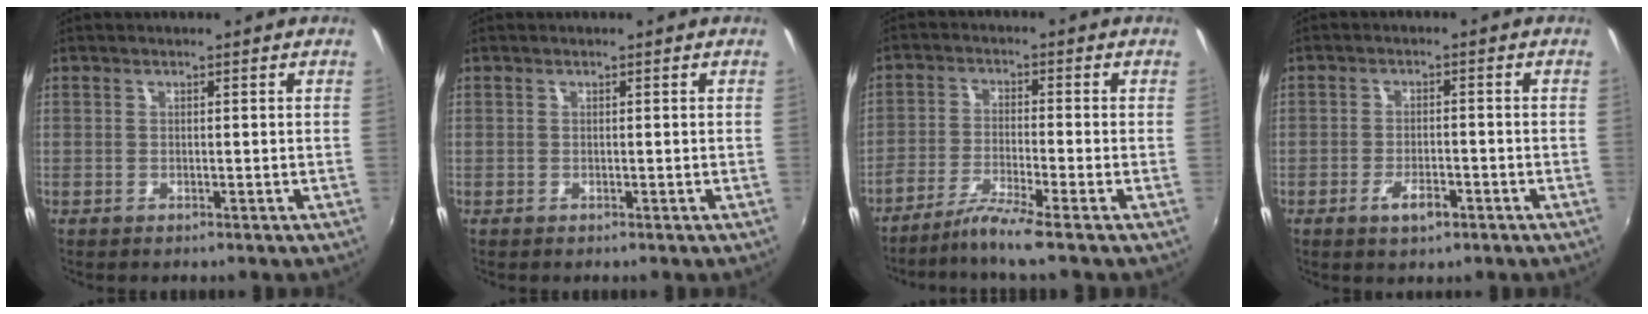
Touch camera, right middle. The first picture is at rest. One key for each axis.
{"total": 0.0}
{"total": 6.0, "fx": -4.8, "fy": -1.1, "fz": 3.4, "tx": -0.084, "ty": -0.008, "tz": -0.095}
{"total": 4.0, "fx": -2.3, "fy": 1.6, "fz": 2.9, "tx": -0.064, "ty": -0.005, "tz": -0.040}